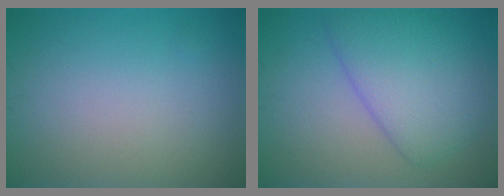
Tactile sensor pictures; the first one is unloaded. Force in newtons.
{"total": 6.1, "press": 6.1, "slide": 0.4}